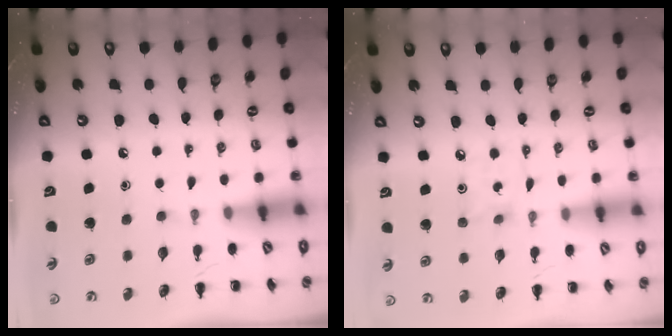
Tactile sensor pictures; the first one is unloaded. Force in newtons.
{"total": 3.3, "press": 3.1, "slide": 1.0}